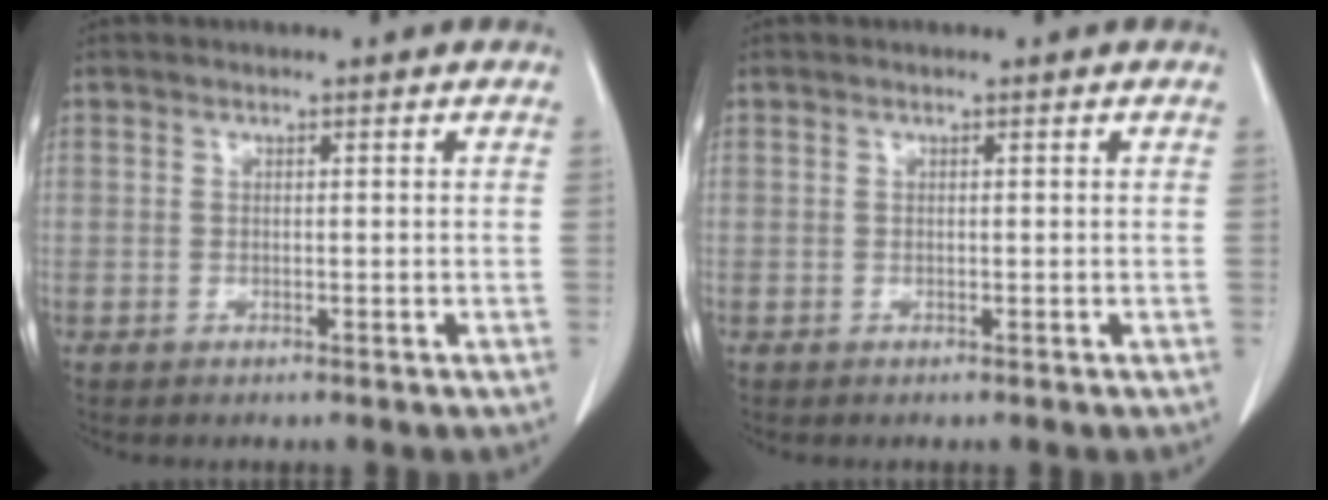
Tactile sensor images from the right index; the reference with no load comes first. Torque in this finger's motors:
{"motor_torque": [0.00, 0.00, 0.00, 0.00]}